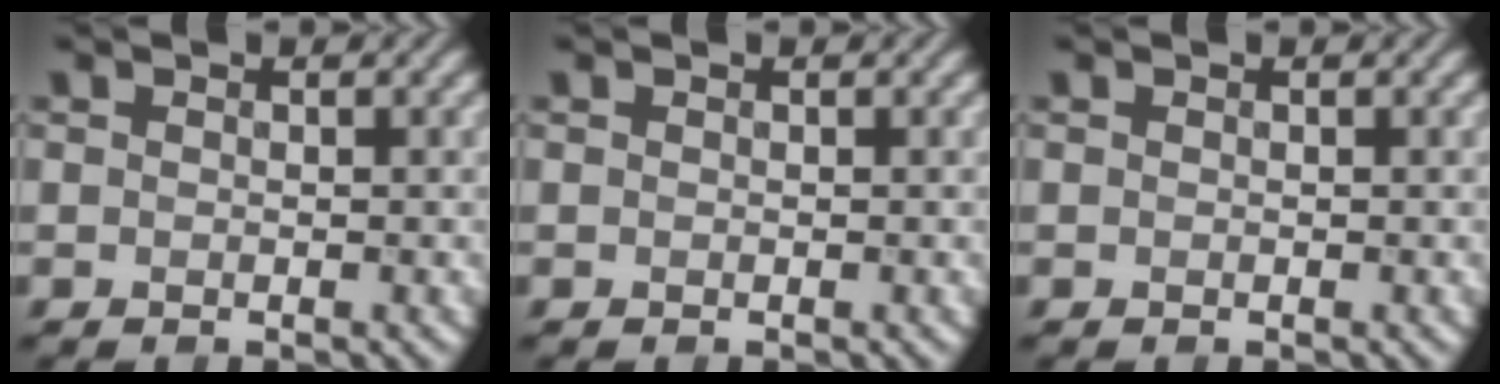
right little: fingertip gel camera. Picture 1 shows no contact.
{"total": 0.0}
{"total": 0.0}